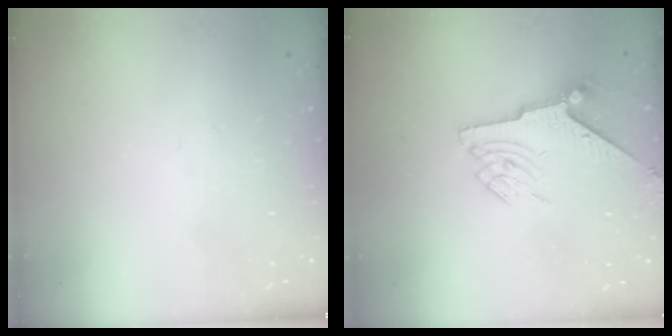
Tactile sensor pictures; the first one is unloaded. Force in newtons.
{"total": 7.0, "press": 6.9, "slide": 1.1}